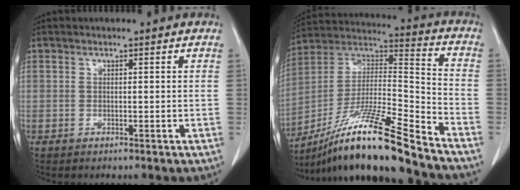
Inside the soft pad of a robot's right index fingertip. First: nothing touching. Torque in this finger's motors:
{"motor_torque": [1.09, -1.05, 0.79, 0.21]}